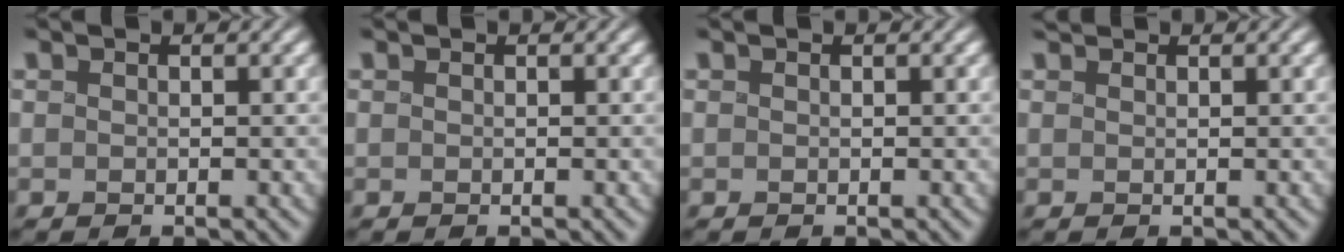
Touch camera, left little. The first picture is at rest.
{"total": 0.0}
{"total": 0.0}
{"total": 0.8, "force": [0.7, 0.2, 0.1], "torque": [-0.005, 0.007, 0.016]}